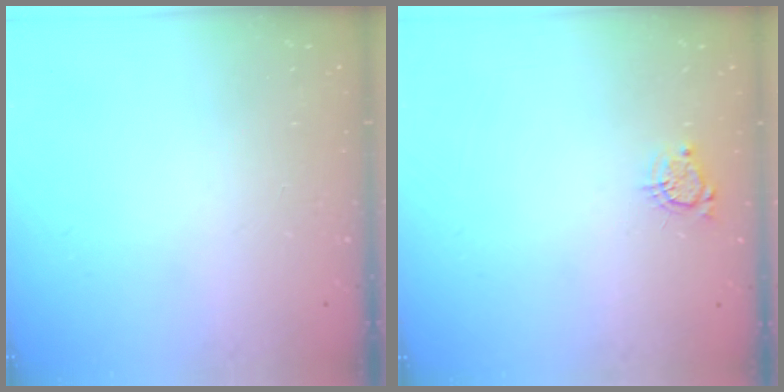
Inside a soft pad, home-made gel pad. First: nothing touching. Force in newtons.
{"total": 4.0, "press": 4.0, "slide": 0.3}